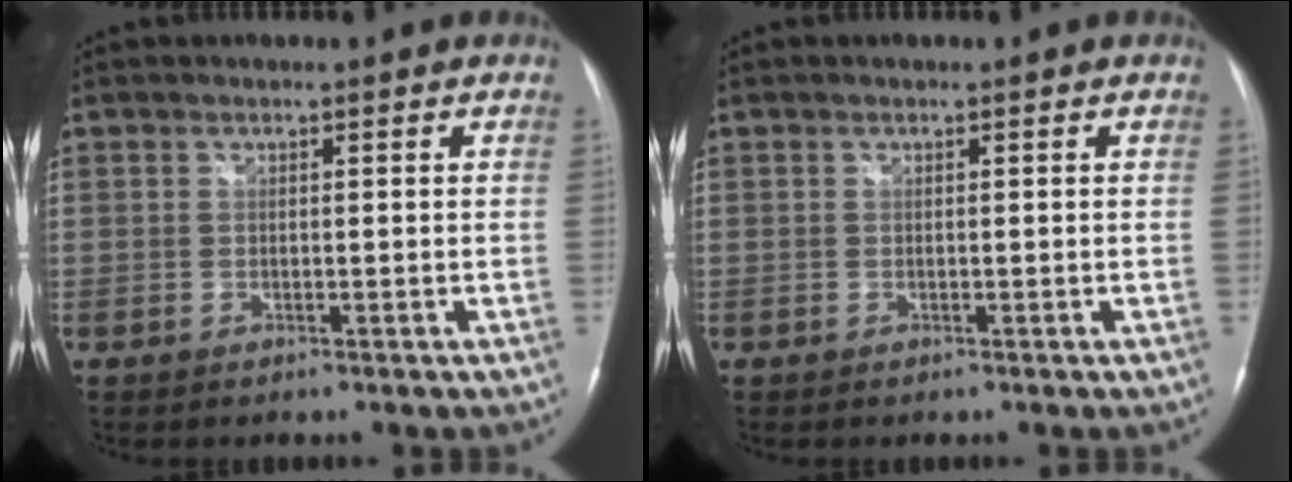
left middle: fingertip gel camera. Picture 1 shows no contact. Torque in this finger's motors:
{"motor_torque": [-0.07, 0.02, 0.02, 0.00]}